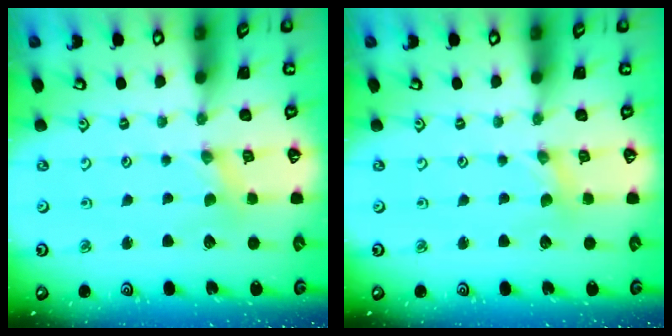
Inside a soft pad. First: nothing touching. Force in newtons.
{"total": 0.7, "press": 0.7, "slide": 0.2}